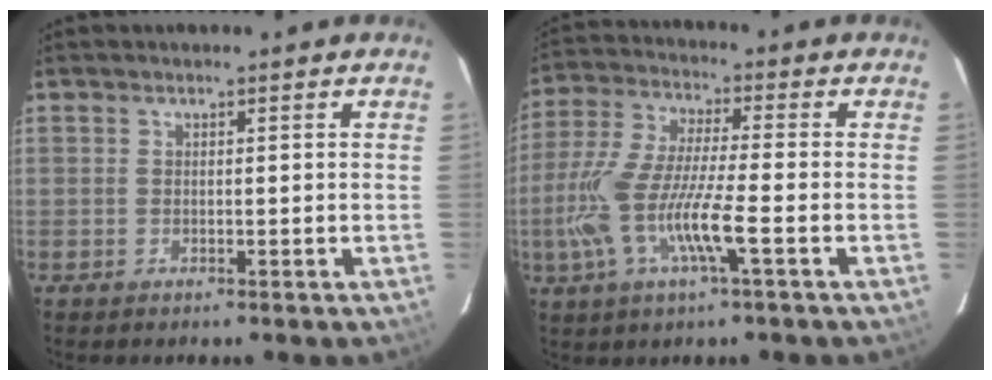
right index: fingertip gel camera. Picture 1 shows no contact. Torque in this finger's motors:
{"motor_torque": [1.18, -0.67, 0.97, 0.21]}